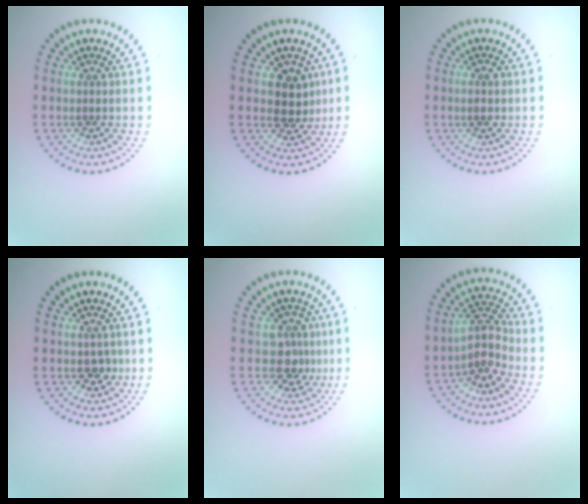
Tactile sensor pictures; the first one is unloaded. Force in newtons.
{"total": 2.8, "press": 2.5, "slide": 1.3}
{"total": 1.5, "press": 1.5, "slide": 0.2}
{"total": 1.0, "press": 0.9, "slide": 0.4}
{"total": 2.7, "press": 2.1, "slide": 1.7}
{"total": 2.9, "press": 2.4, "slide": 1.7}